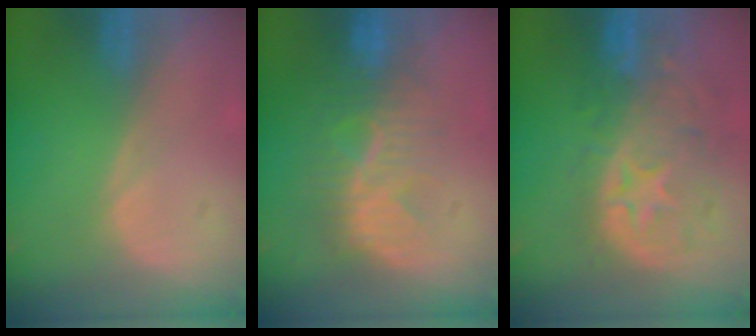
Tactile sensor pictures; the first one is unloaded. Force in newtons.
{"total": 9.0, "press": 8.3, "slide": 3.4}
{"total": 11.2, "press": 9.8, "slide": 5.3}